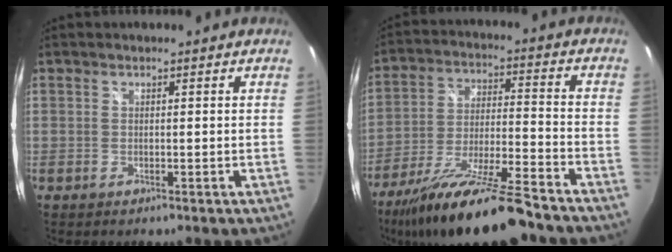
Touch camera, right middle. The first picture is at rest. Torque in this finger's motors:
{"motor_torque": [1.23, -0.91, 0.80, 0.21]}